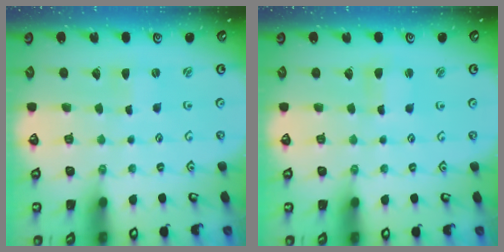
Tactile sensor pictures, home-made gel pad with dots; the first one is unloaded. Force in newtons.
{"total": 1.6, "press": 1.6, "slide": 0.3}